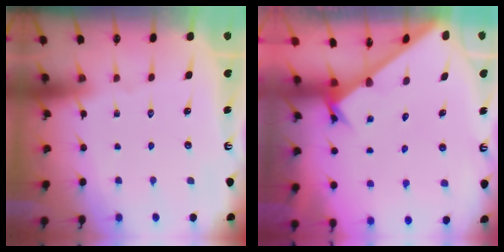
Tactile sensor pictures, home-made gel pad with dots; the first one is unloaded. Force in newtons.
{"total": 2.4, "press": 2.4, "slide": 0.1}